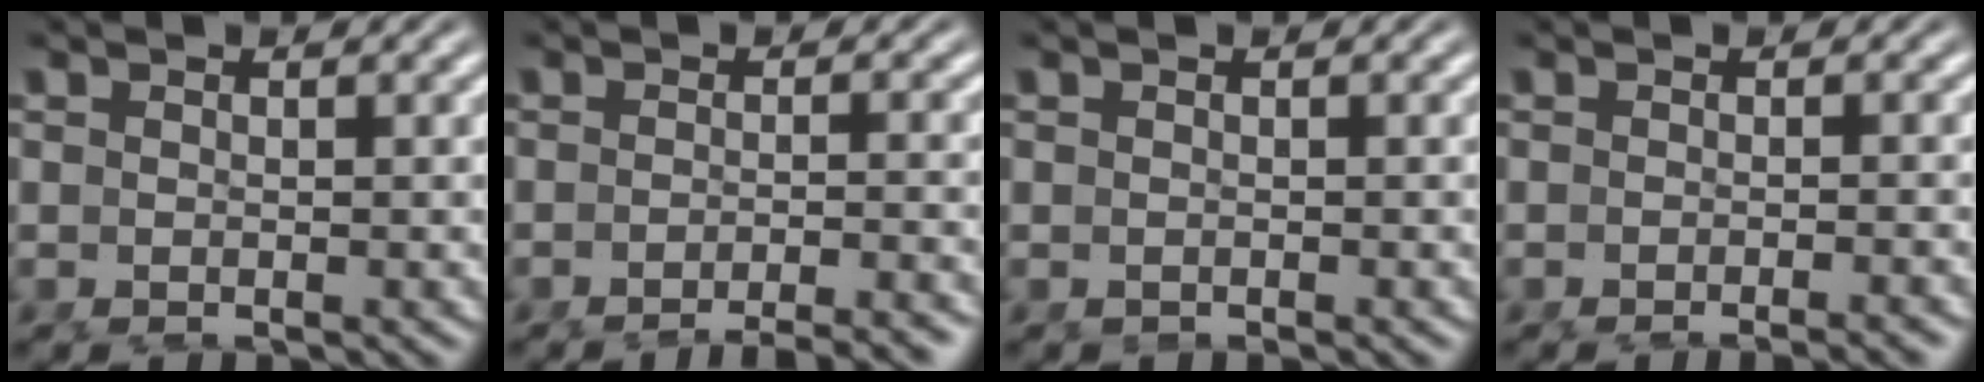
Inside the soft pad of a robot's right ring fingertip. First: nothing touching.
{"total": 6.6, "force": [-6.2, 0.7, 2.3], "torque": [-0.017, -0.008, -0.091]}
{"total": 1.1, "force": [-1.0, 0.1, 0.4], "torque": [-0.008, -0.004, -0.012]}
{"total": 2.8, "force": [-2.5, -0.2, 1.2], "torque": [-0.008, 0.002, -0.039]}